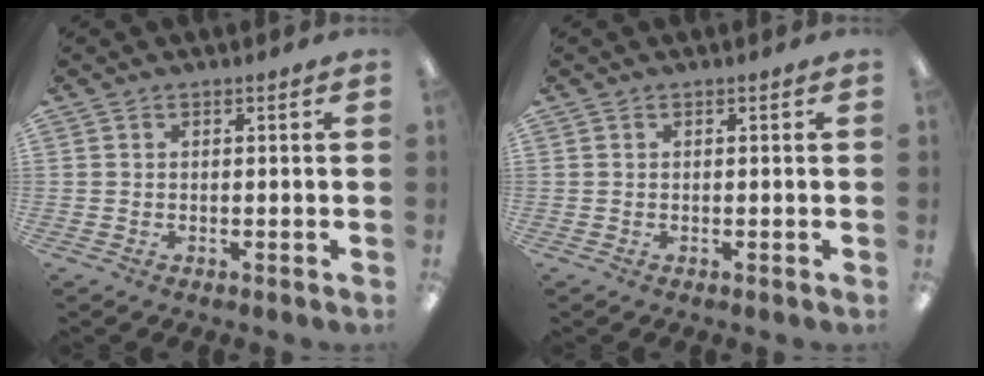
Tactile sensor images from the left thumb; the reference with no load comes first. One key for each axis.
{"total": 0.0}